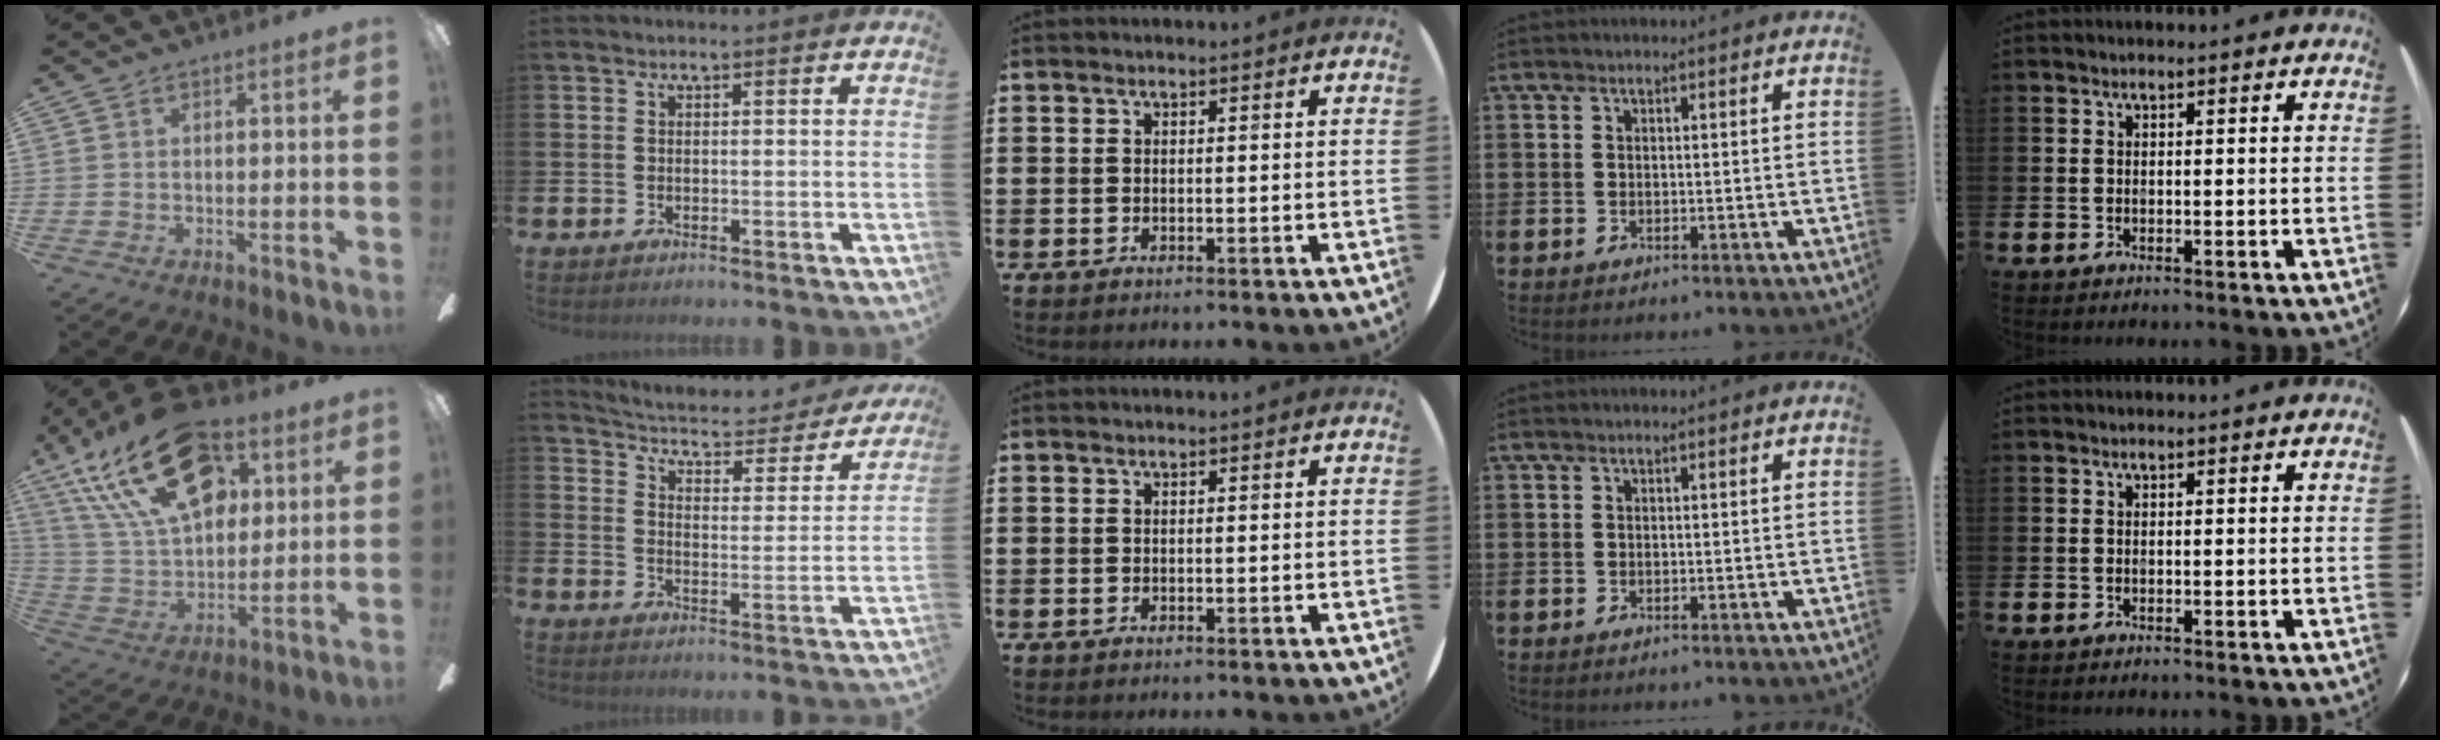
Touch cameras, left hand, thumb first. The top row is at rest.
{"thumb": {"total": 26.1, "force": [12.3, 15.3, 17.1], "torque": [-0.307, -0.047, 0.218]}, "index": {"total": 4.9, "force": [4.6, 1.2, 0.9], "torque": [-0.045, -0.039, 0.074]}}